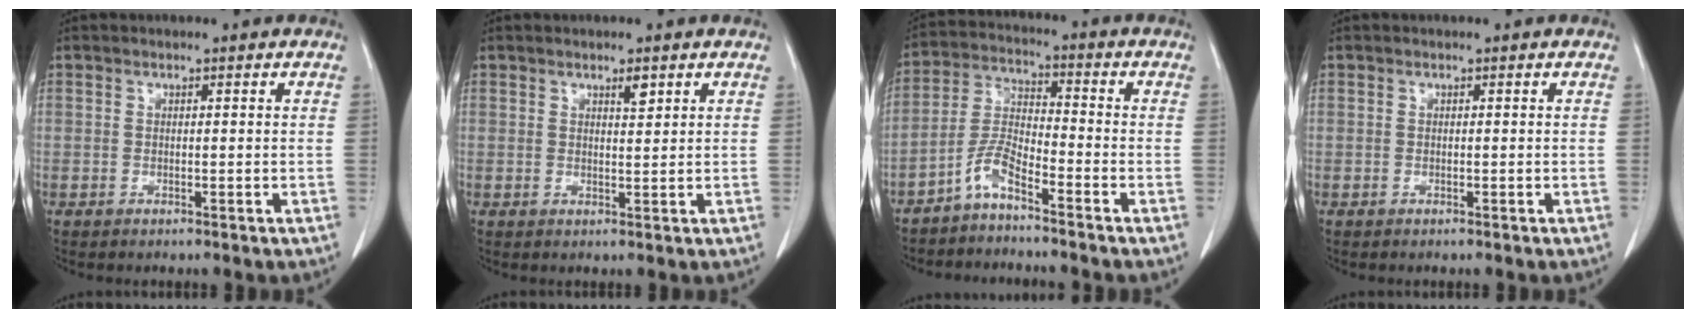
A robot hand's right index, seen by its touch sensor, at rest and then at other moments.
{"total": 1.7, "force": [1.1, 0.4, 1.3], "torque": [-0.022, -0.004, 0.019]}
{"total": 5.2, "force": [-4.0, 0.8, 3.3], "torque": [-0.077, -0.004, -0.084]}
{"total": 0.0}